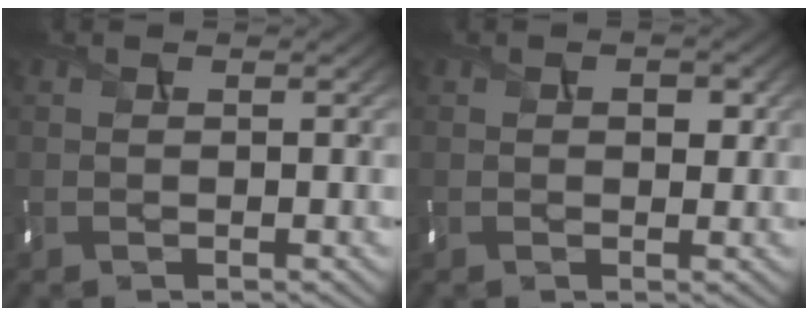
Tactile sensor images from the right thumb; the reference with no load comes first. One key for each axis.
{"total": 2.2, "fx": 0.6, "fy": 1.5, "fz": 1.5, "tx": -0.023, "ty": -0.004, "tz": 0.009}